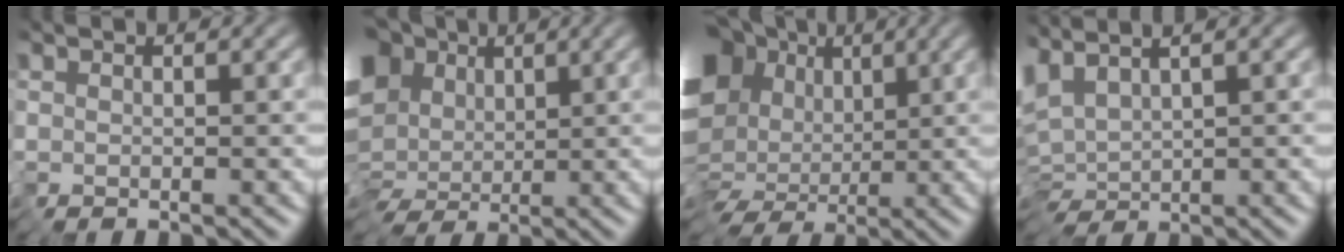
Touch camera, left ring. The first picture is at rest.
{"total": 12.5, "force": [1.7, 9.7, 7.7], "torque": [-0.153, 0.002, 0.012]}
{"total": 14.4, "force": [0.7, 11.3, 8.9], "torque": [-0.180, -0.030, 0.012]}
{"total": 4.7, "force": [2.1, 2.4, 3.6], "torque": [-0.089, 0.011, 0.043]}